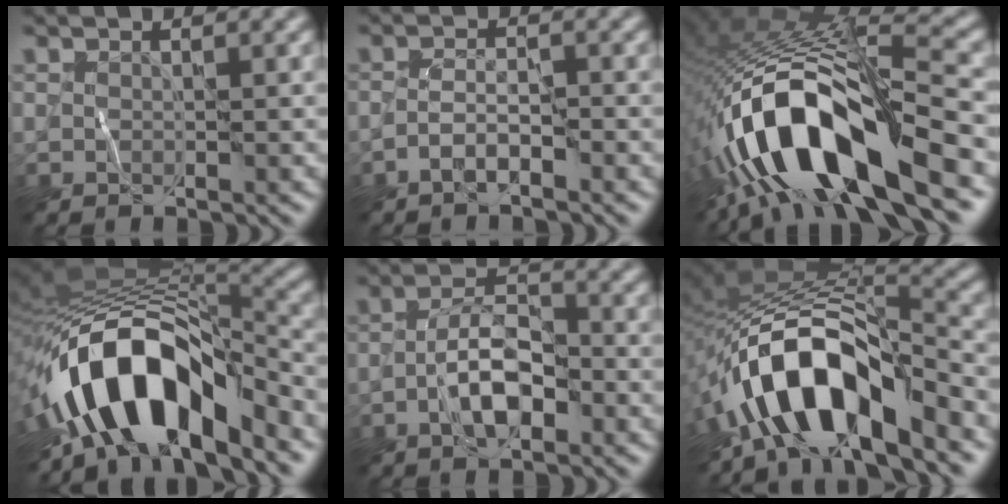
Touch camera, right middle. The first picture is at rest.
{"total": 1.5, "force": [-1.2, 0.2, 0.9], "torque": [-0.020, 0.006, -0.029]}
{"total": 14.9, "force": [-6.1, 5.3, 12.5], "torque": [-0.241, 0.007, -0.105]}
{"total": 12.6, "force": [-6.1, 5.8, 9.4], "torque": [-0.148, 0.010, -0.111]}
{"total": 4.1, "force": [-1.7, 1.6, 3.4], "torque": [-0.057, 0.012, -0.039]}
{"total": 10.0, "force": [-5.7, 3.9, 7.3], "torque": [-0.114, 0.014, -0.107]}